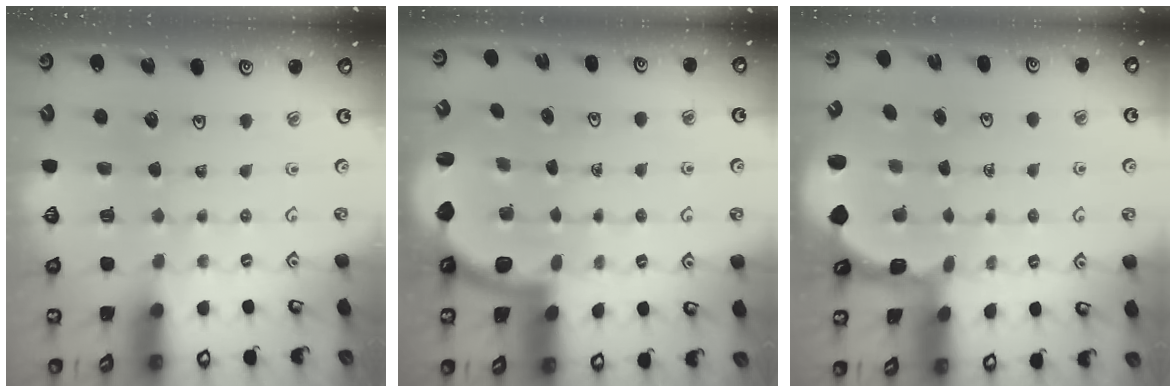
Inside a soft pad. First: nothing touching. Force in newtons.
{"total": 2.5, "press": 2.2, "slide": 1.1}
{"total": 1.3, "press": 1.2, "slide": 0.4}